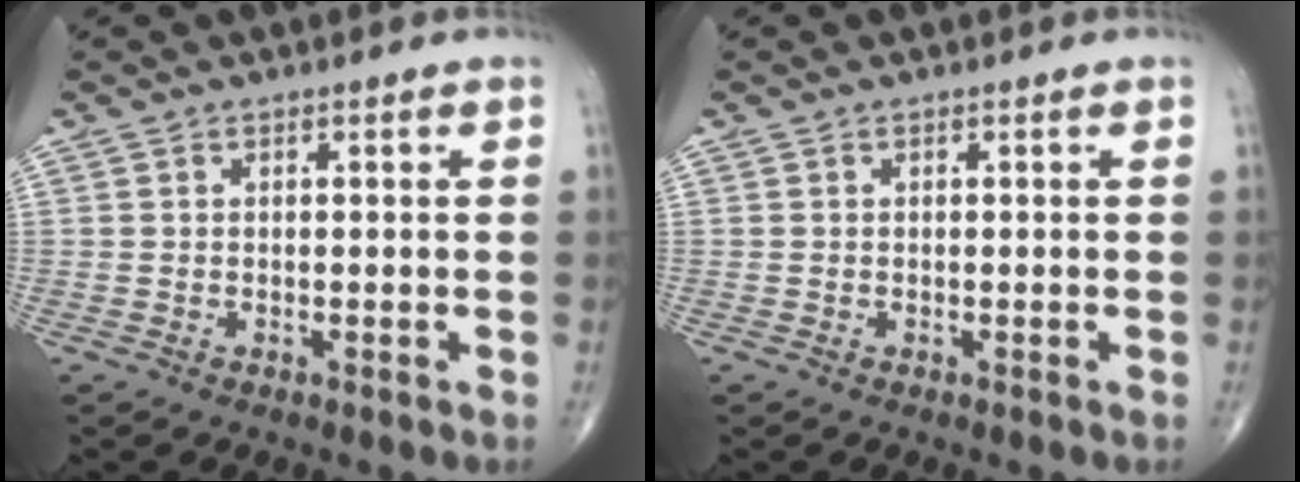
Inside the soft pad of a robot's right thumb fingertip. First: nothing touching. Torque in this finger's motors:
{"motor_torque": [0.01, 0.00, 0.06, 0.09, 0.01]}